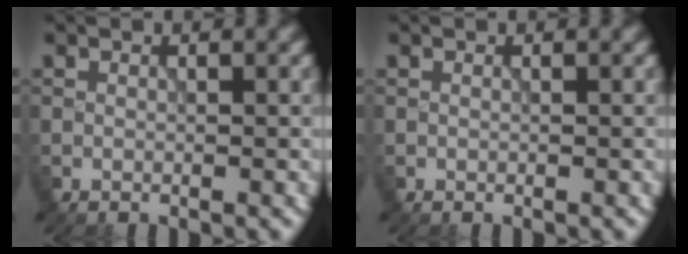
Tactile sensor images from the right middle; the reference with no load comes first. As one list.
[{"total": 0.0}]